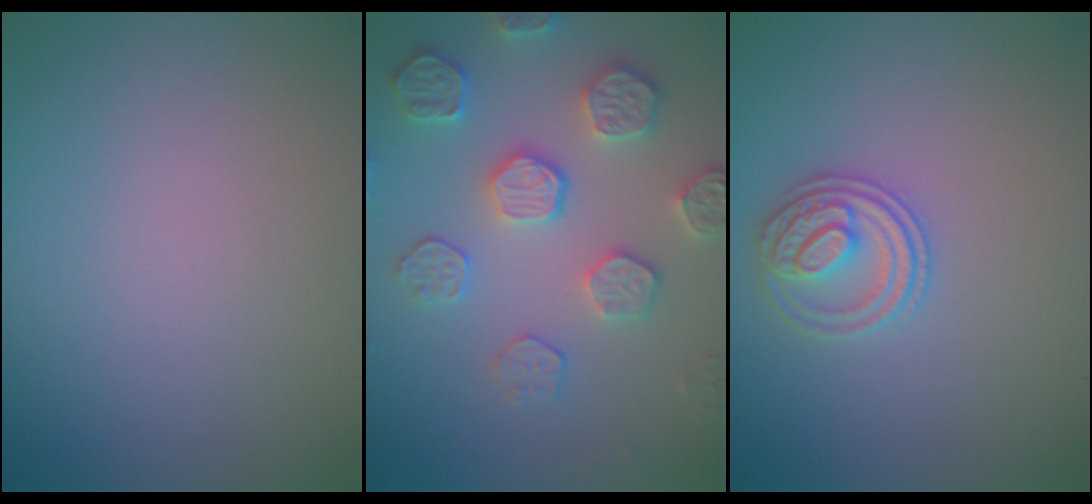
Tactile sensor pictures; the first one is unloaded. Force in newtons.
{"total": 4.5, "press": 4.4, "slide": 0.8}
{"total": 2.7, "press": 2.7, "slide": 0.6}